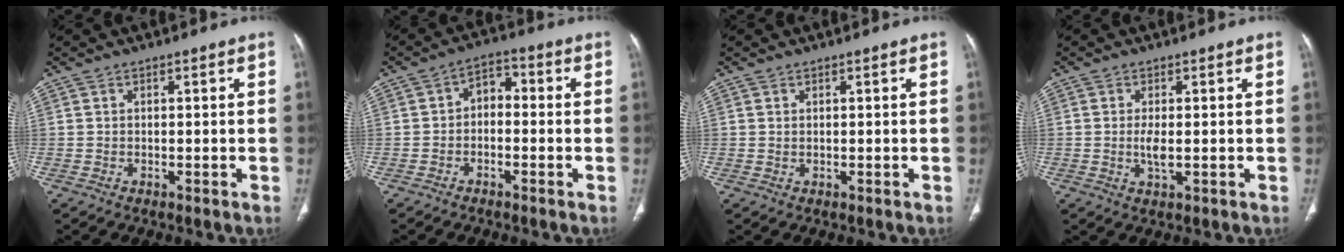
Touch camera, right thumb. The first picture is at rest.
{"total": 4.6, "force": [-0.8, 3.2, 3.2], "torque": [-0.036, 0.028, -0.027]}
{"total": 0.0}
{"total": 2.8, "force": [-0.1, 1.0, 2.6], "torque": [-0.059, -0.007, -0.001]}